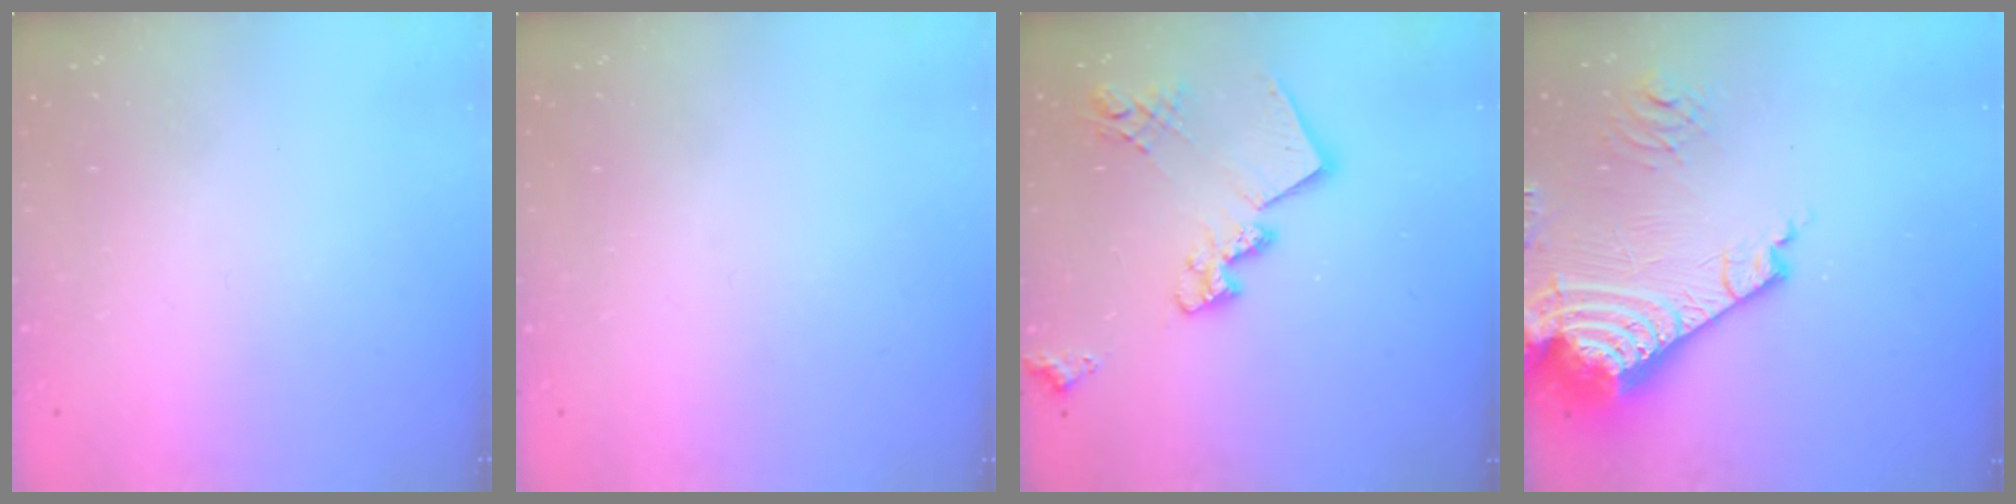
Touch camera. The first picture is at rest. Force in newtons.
{"total": 0.0}
{"total": 18.1, "press": 18.1, "slide": 1.1}
{"total": 21.9, "press": 21.6, "slide": 3.2}